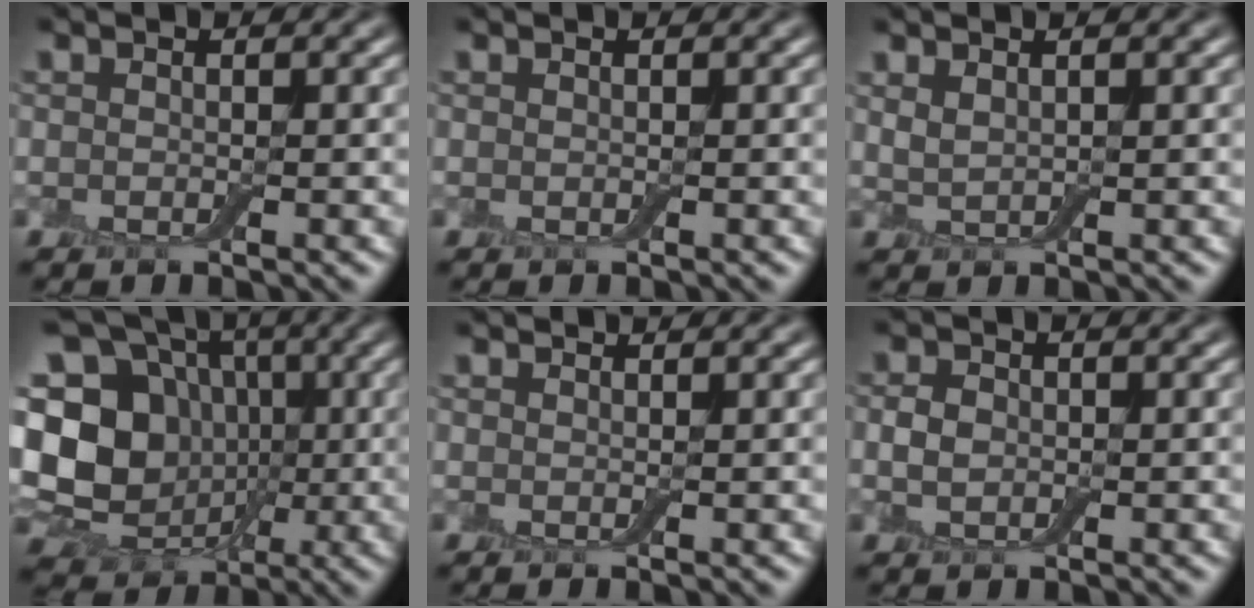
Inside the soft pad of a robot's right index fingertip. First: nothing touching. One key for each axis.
{"total": 0.0}
{"total": 1.3, "fx": 0.9, "fy": 0.4, "fz": 0.8, "tx": -0.020, "ty": 0.001, "tz": 0.023}
{"total": 16.1, "fx": -0.1, "fy": 13.8, "fz": 8.2, "tx": -0.204, "ty": 0.023, "tz": -0.017}
{"total": 0.5, "fx": 0.4, "fy": 0.1, "fz": 0.3, "tx": -0.005, "ty": 0.003, "tz": 0.007}
{"total": 1.8, "fx": -0.1, "fy": 1.4, "fz": 1.1, "tx": -0.024, "ty": 0.002, "tz": -0.007}